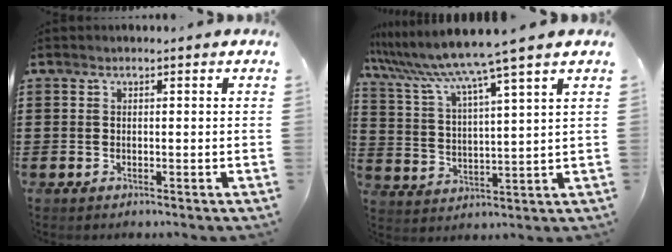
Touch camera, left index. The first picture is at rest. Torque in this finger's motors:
{"motor_torque": [2.14, 0.00, 0.48, 0.21]}